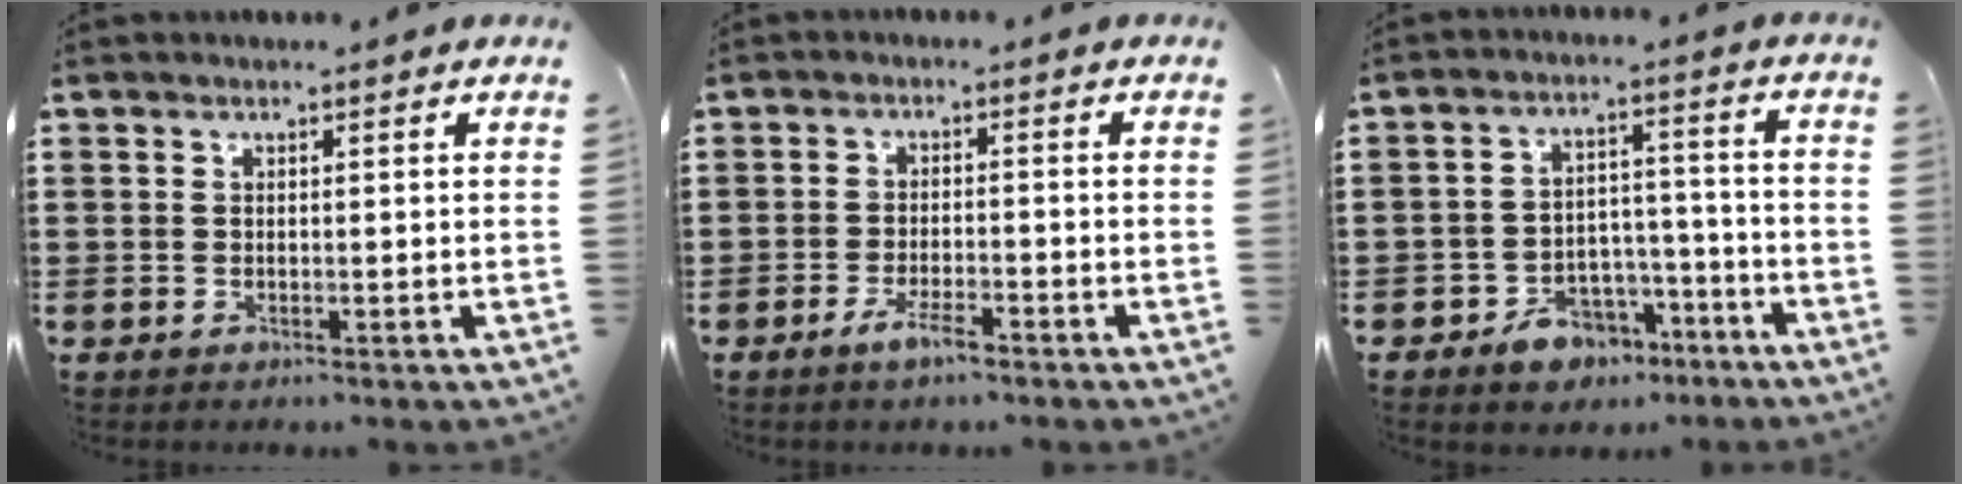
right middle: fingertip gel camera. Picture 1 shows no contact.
{"total": 3.7, "force": [-2.5, 0.9, 2.7], "torque": [-0.050, 0.003, -0.047]}
{"total": 6.6, "force": [-5.3, 3.7, 1.5], "torque": [-0.025, 0.033, -0.098]}